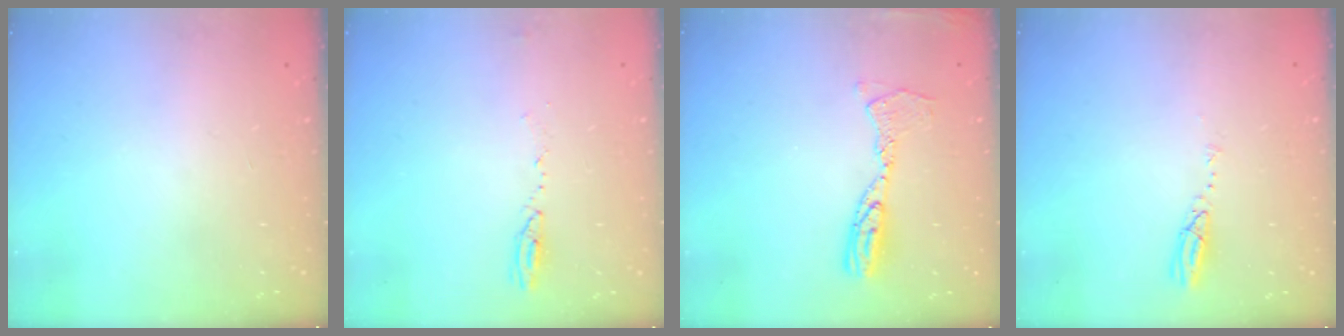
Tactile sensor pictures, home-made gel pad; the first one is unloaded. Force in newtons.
{"total": 3.7, "press": 3.6, "slide": 1.1}
{"total": 10.3, "press": 10.3, "slide": 1.0}
{"total": 3.7, "press": 3.7, "slide": 0.1}